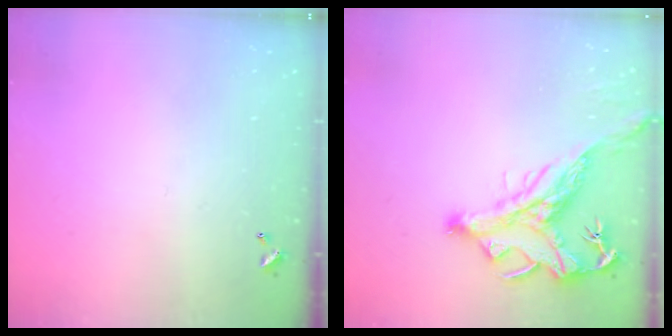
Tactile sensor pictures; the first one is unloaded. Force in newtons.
{"total": 2.9, "press": 2.5, "slide": 1.4}